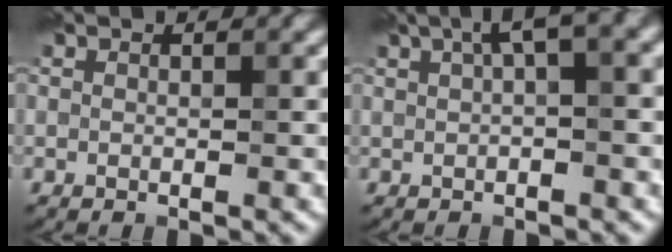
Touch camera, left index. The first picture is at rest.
{"total": 3.6, "force": [1.5, 0.7, 3.2], "torque": [-0.051, 0.016, 0.021]}